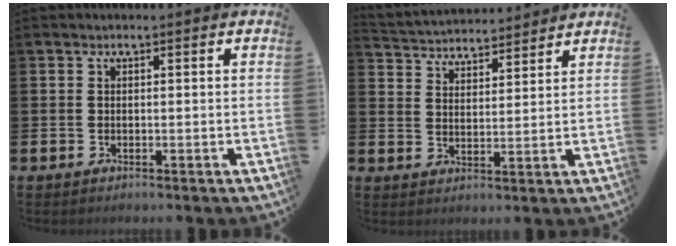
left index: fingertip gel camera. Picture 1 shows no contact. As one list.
[{"total": 4.4, "force": [4.3, 0.8, -0.5], "torque": [-0.012, -0.032, 0.075]}]